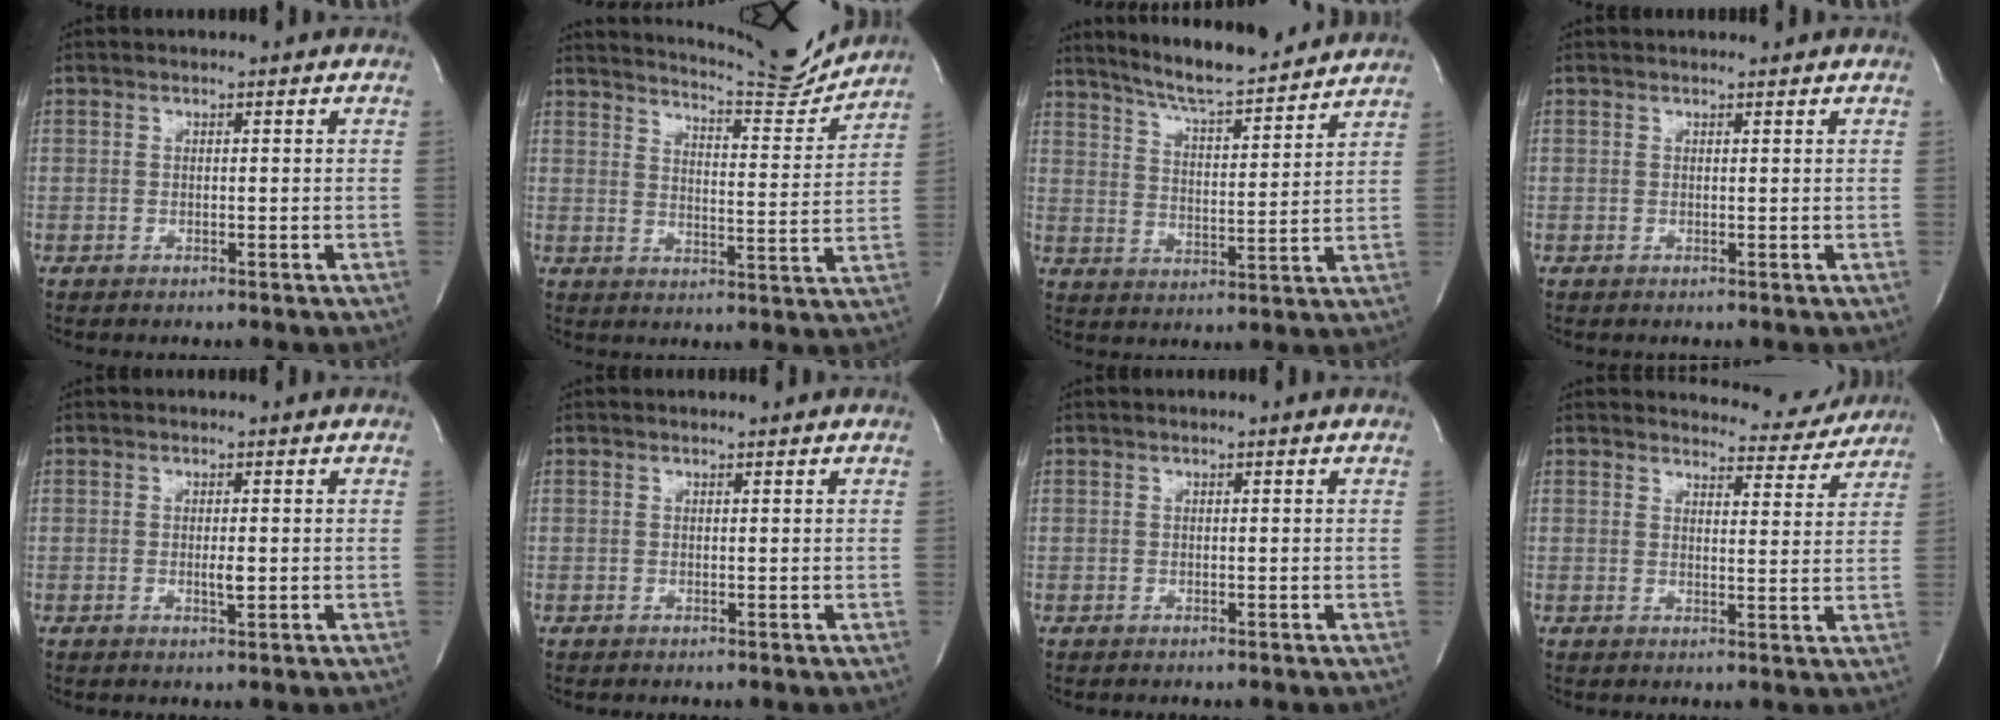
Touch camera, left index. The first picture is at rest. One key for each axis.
{"total": 12.7, "fx": 12.4, "fy": 0.0, "fz": 2.7, "tx": -0.046, "ty": -0.046, "tz": 0.163}
{"total": 14.1, "fx": 12.9, "fy": 1.1, "fz": 5.6, "tx": -0.097, "ty": -0.004, "tz": 0.197}
{"total": 1.0, "fx": 1.0, "fy": 0.1, "fz": 0.1, "tx": -0.006, "ty": 0.001, "tz": 0.013}
{"total": 1.3, "fx": -0.2, "fy": 0.3, "fz": 1.3, "tx": -0.026, "ty": -0.007, "tz": -0.003}
{"total": 0.7, "fx": 0.7, "fy": 0.0, "fz": 0.1, "tx": -0.005, "ty": -0.001, "tz": 0.009}
{"total": 0.0}
{"total": 6.9, "fx": 6.8, "fy": 1.3, "fz": -0.4, "tx": 0.014, "ty": -0.023, "tz": 0.072}